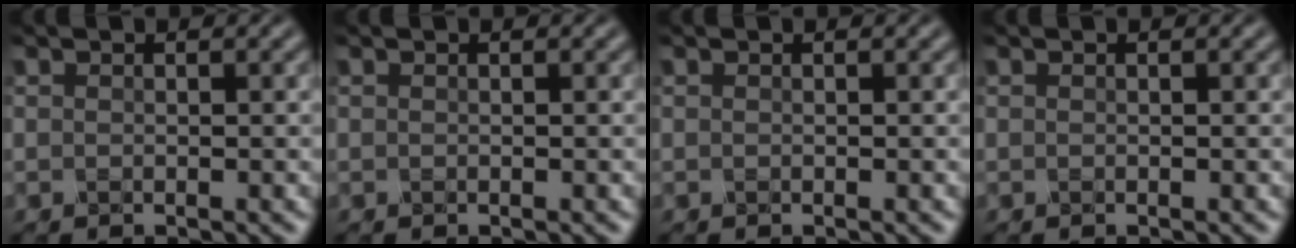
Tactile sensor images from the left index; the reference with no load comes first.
{"total": 0.0}
{"total": 0.0}
{"total": 0.0}